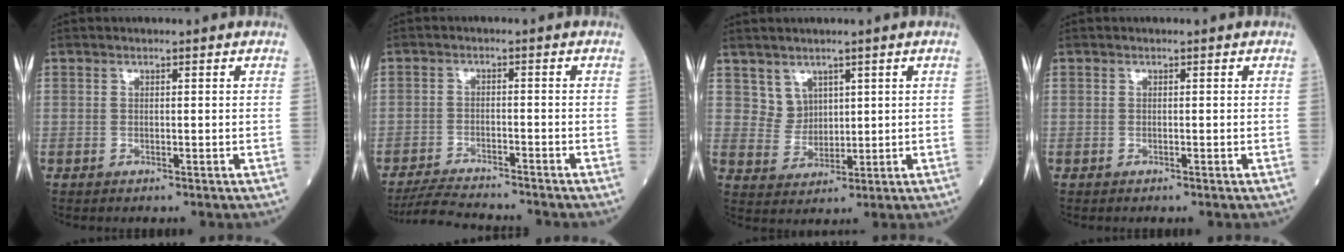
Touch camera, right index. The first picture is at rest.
{"total": 6.7, "force": [-6.4, 0.5, 1.7], "torque": [-0.033, -0.018, -0.112]}
{"total": 3.7, "force": [2.1, 3.0, 0.3], "torque": [-0.010, 0.005, 0.047]}
{"total": 0.0}